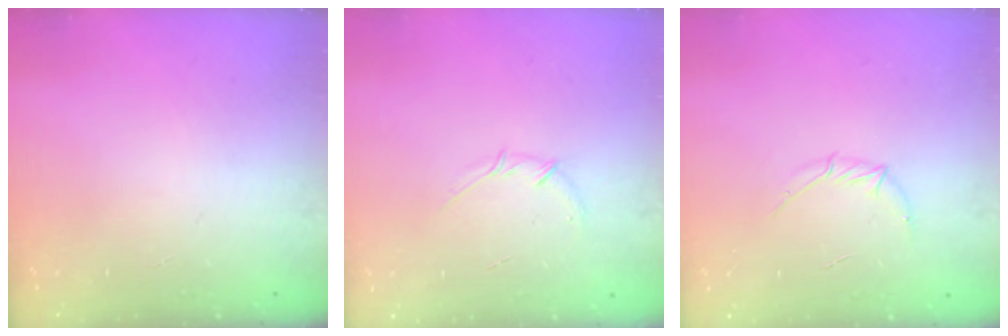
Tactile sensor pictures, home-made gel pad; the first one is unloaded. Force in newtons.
{"total": 5.1, "press": 4.9, "slide": 1.4}
{"total": 4.8, "press": 4.7, "slide": 1.3}